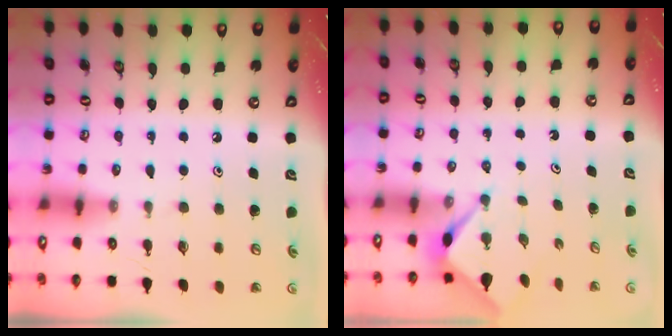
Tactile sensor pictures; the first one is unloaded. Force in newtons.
{"total": 3.0, "press": 3.0, "slide": 0.2}